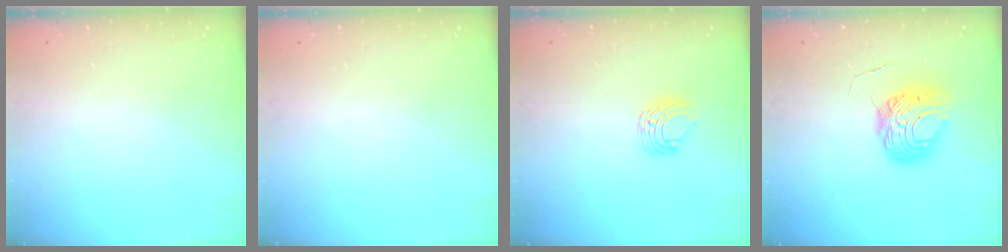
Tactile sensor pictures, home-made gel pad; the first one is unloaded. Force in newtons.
{"total": 0.0}
{"total": 7.1, "press": 7.0, "slide": 0.7}
{"total": 9.7, "press": 9.6, "slide": 1.1}